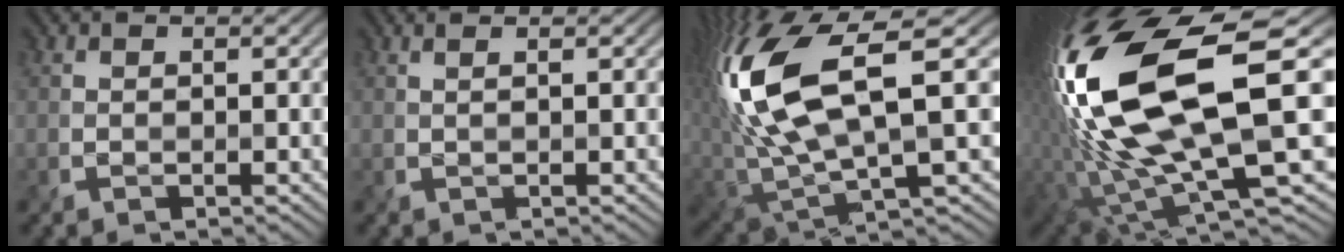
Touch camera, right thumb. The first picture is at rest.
{"total": 1.2, "force": [0.6, 0.1, 1.0], "torque": [-0.003, -0.003, -0.003]}
{"total": 14.9, "force": [3.5, 6.1, 13.1], "torque": [-0.311, 0.006, 0.072]}
{"total": 19.9, "force": [3.5, 6.6, 18.4], "torque": [-0.402, -0.017, 0.067]}